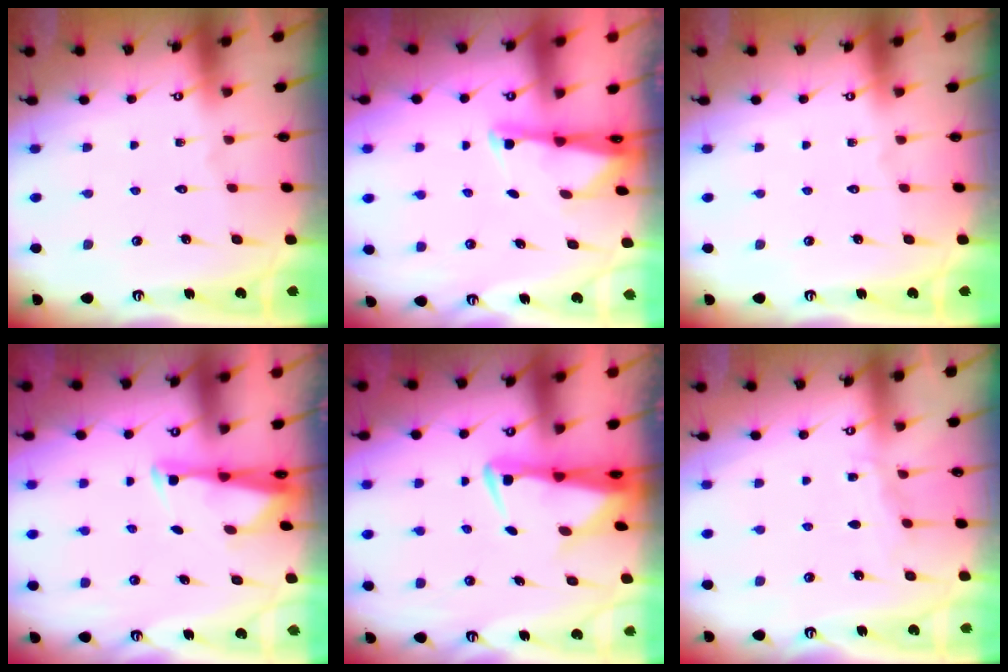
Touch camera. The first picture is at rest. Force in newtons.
{"total": 1.8, "press": 1.8, "slide": 0.4}
{"total": 0.0}
{"total": 2.9, "press": 2.8, "slide": 0.8}
{"total": 3.4, "press": 3.3, "slide": 0.6}
{"total": 4.7, "press": 4.7, "slide": 0.4}